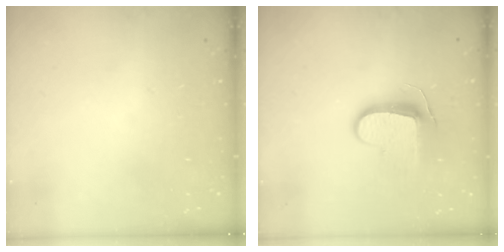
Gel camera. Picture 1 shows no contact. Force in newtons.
{"total": 9.2, "press": 9.2, "slide": 0.9}